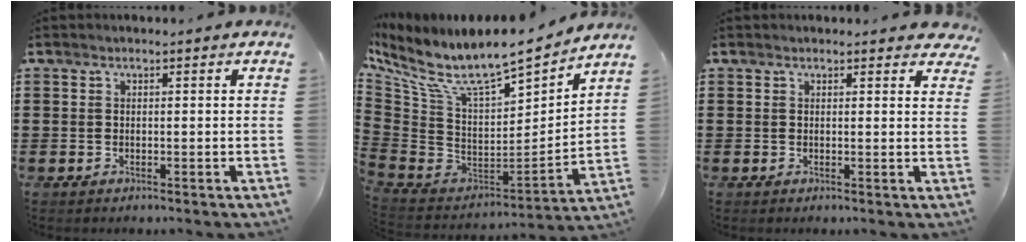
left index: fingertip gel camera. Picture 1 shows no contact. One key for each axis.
{"total": 9.9, "fx": 7.1, "fy": 3.2, "fz": 6.1, "tx": -0.153, "ty": -0.059, "tz": 0.117}
{"total": 1.4, "fx": 1.3, "fy": 0.5, "fz": 0.3, "tx": -0.002, "ty": 0.002, "tz": 0.023}